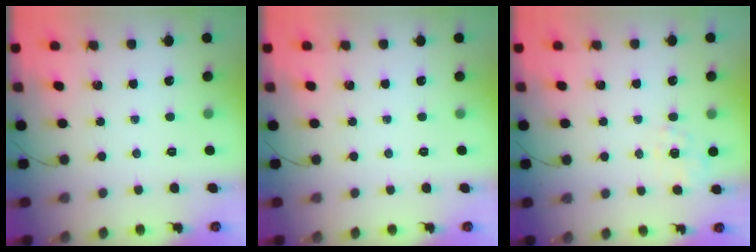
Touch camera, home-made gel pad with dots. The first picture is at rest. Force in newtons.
{"total": 0.0}
{"total": 2.5, "press": 1.9, "slide": 1.6}